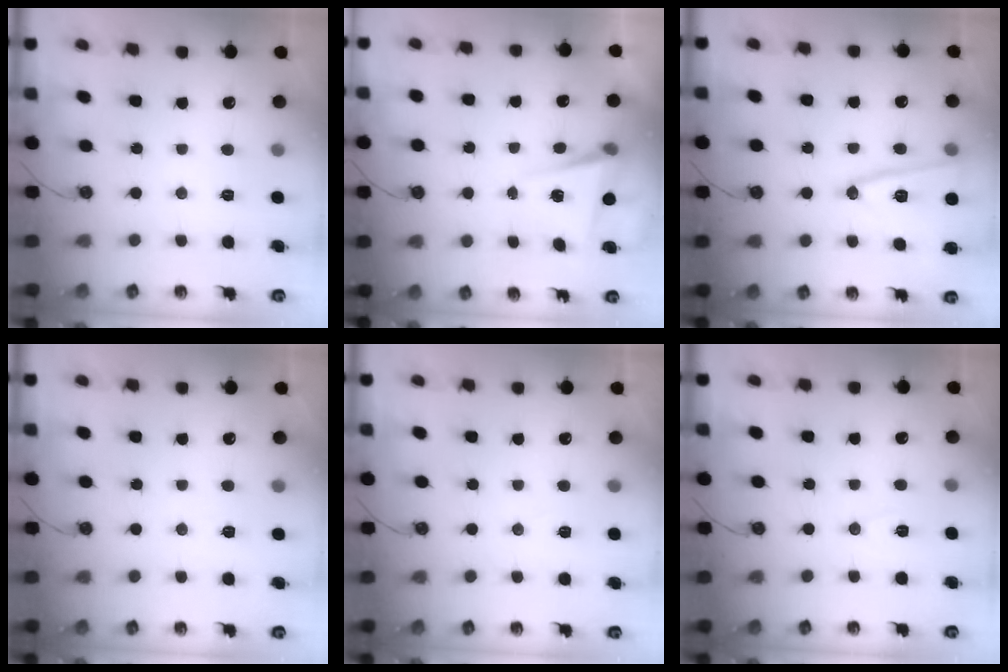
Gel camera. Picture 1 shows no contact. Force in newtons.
{"total": 6.2, "press": 5.9, "slide": 1.9}
{"total": 14.7, "press": 14.7, "slide": 0.5}
{"total": 2.4, "press": 1.7, "slide": 1.7}
{"total": 3.3, "press": 2.8, "slide": 1.7}
{"total": 5.6, "press": 3.5, "slide": 4.4}